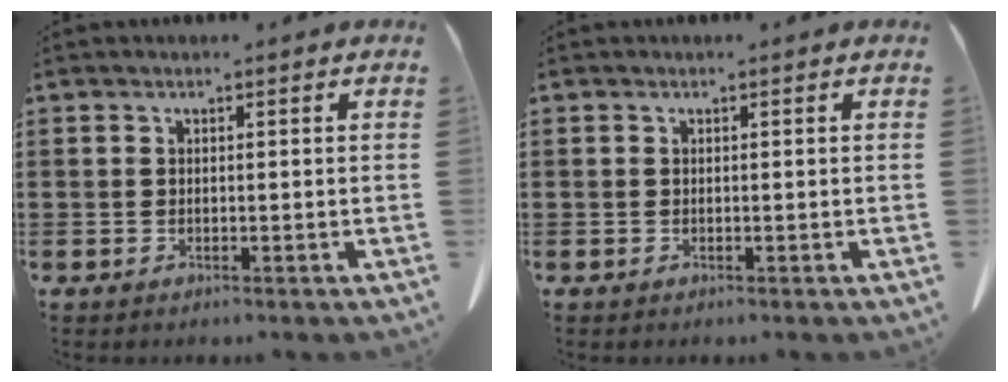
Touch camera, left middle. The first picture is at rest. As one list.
[{"total": 0.0}]